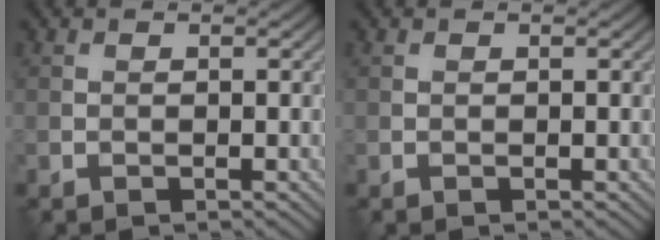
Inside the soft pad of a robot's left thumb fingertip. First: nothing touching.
{"total": 0.0}